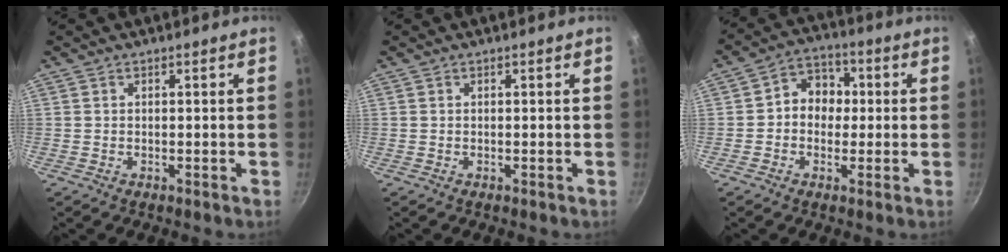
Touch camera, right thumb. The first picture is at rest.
{"total": 0.0}
{"total": 8.0, "force": [0.3, 6.8, 4.3], "torque": [-0.024, 0.019, -0.011]}